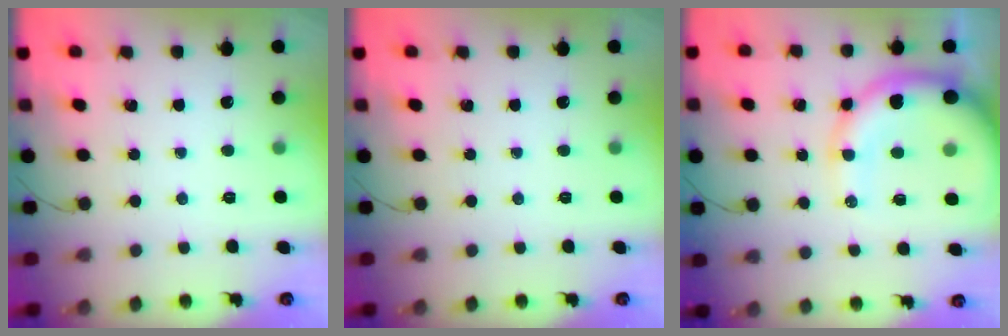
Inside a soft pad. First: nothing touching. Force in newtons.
{"total": 0.0}
{"total": 14.7, "press": 14.3, "slide": 3.3}